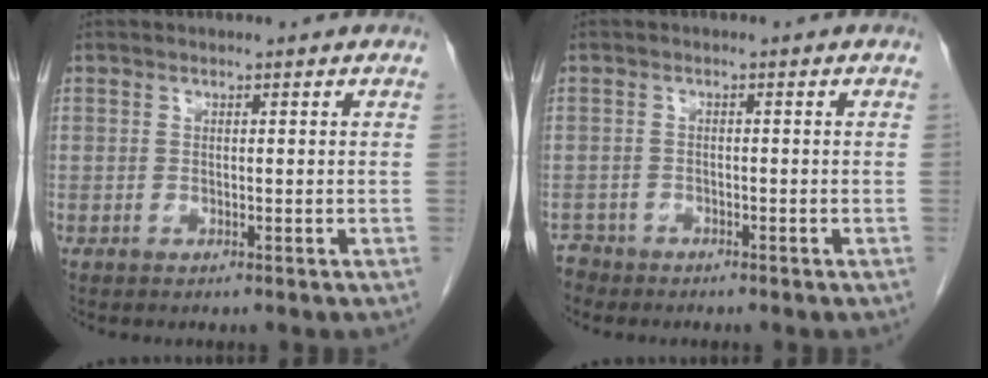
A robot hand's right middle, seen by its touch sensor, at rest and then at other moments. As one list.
[{"total": 2.2, "force": [-2.0, 0.9, -0.5], "torque": [0.003, -0.001, -0.039]}]